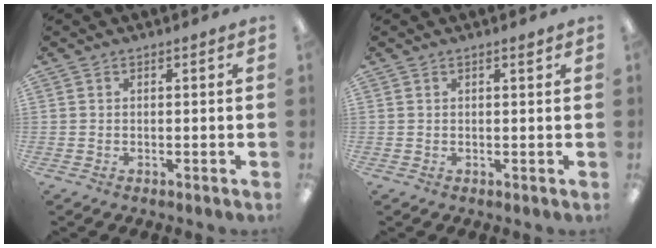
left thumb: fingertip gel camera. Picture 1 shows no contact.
{"total": 1.0, "force": [0.6, 0.2, 0.7], "torque": [-0.007, -0.003, 0.009]}